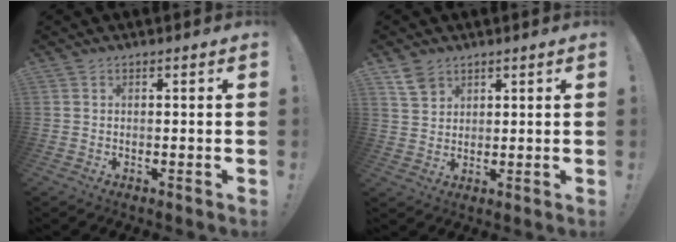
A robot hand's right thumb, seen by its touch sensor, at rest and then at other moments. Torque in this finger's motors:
{"motor_torque": [0.01, 0.02, 0.12, -0.09, -0.07]}